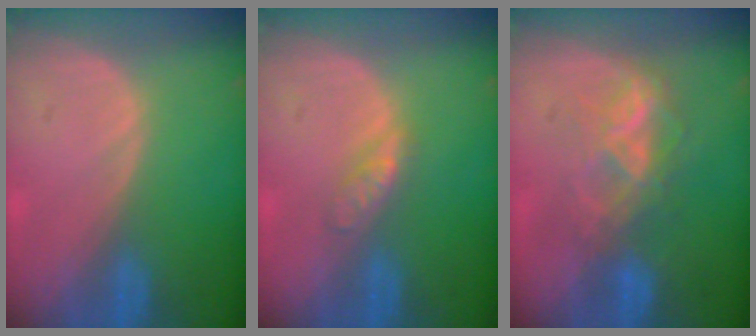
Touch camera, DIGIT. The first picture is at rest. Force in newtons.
{"total": 2.7, "press": 2.7, "slide": 0.3}
{"total": 5.9, "press": 5.9, "slide": 0.8}